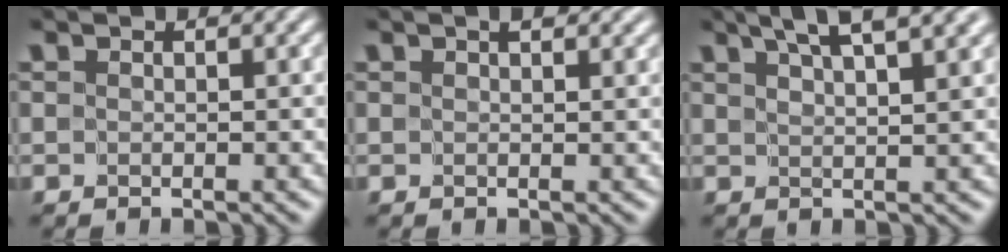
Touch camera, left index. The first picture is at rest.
{"total": 1.4, "force": [0.7, 0.5, 1.0], "torque": [-0.009, 0.003, 0.011]}
{"total": 6.8, "force": [4.7, 1.6, 4.6], "torque": [-0.052, 0.030, 0.052]}